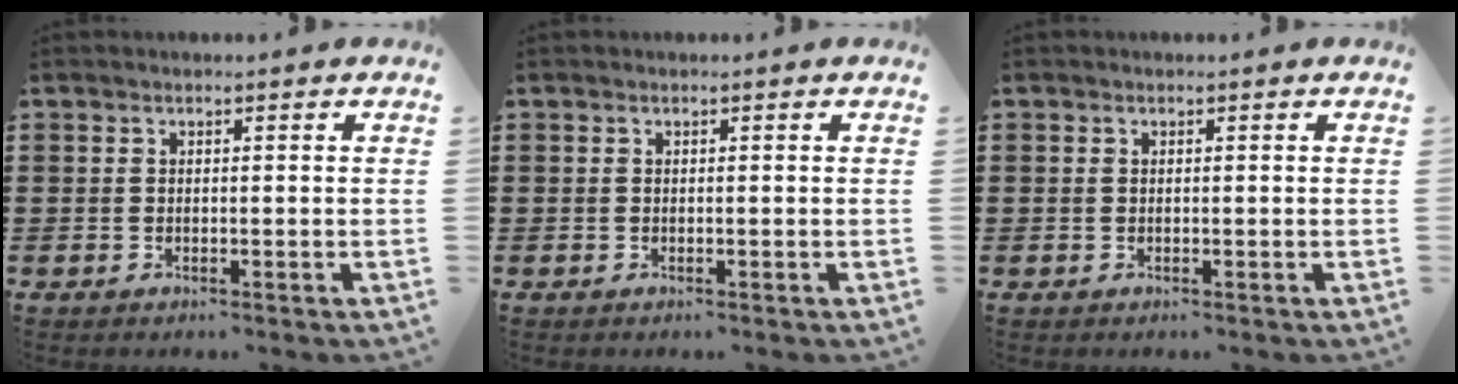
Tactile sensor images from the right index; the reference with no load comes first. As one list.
[{"total": 0.0}, {"total": 0.0}]